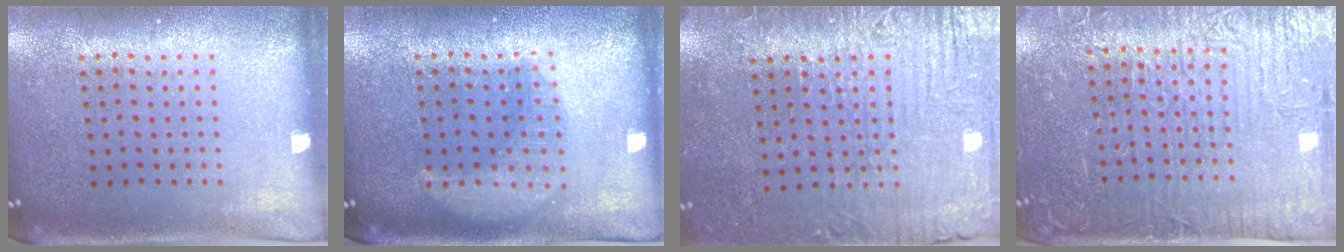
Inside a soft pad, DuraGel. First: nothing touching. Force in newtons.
{"total": 2.8, "press": 2.8, "slide": 0.3}
{"total": 4.1, "press": 3.8, "slide": 1.4}
{"total": 4.8, "press": 4.5, "slide": 1.7}